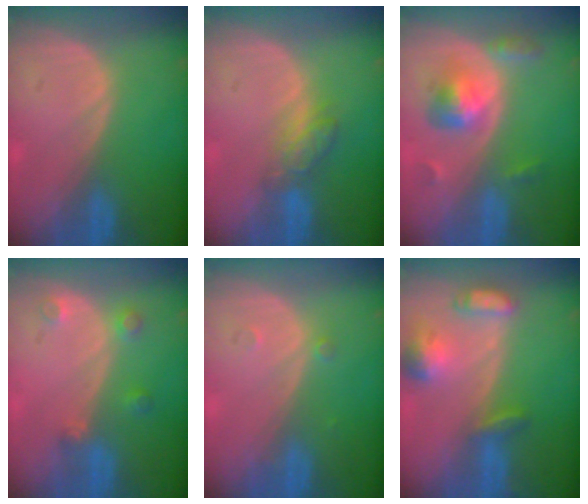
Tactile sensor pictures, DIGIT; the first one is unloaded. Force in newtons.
{"total": 4.1, "press": 4.1, "slide": 0.4}
{"total": 6.0, "press": 5.3, "slide": 2.7}
{"total": 3.0, "press": 2.8, "slide": 1.1}
{"total": 0.8, "press": 0.8, "slide": 0.1}
{"total": 6.7, "press": 6.4, "slide": 2.0}